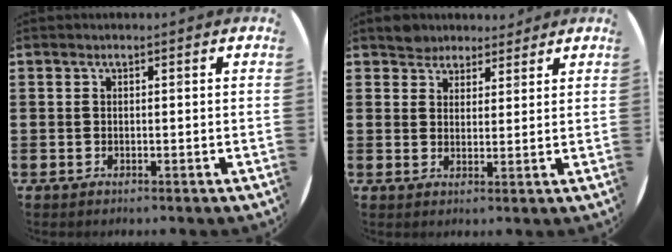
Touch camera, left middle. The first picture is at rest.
{"total": 3.6, "force": [3.2, 1.6, -0.2], "torque": [0.001, -0.001, 0.062]}